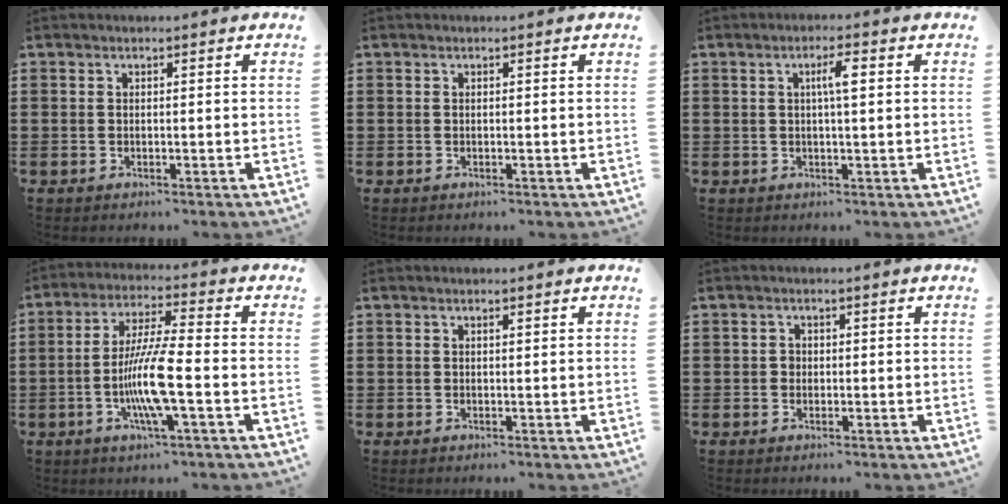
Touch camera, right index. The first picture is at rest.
{"total": 0.0}
{"total": 3.2, "force": [0.6, 0.6, 3.1], "torque": [-0.061, 0.005, 0.007]}
{"total": 9.5, "force": [-2.5, 1.2, 9.1], "torque": [-0.186, -0.013, -0.052]}
{"total": 0.5, "force": [0.2, 0.2, 0.4], "torque": [-0.010, 0.001, 0.005]}
{"total": 1.1, "force": [0.0, 1.0, 0.5], "torque": [-0.012, 0.005, -0.001]}